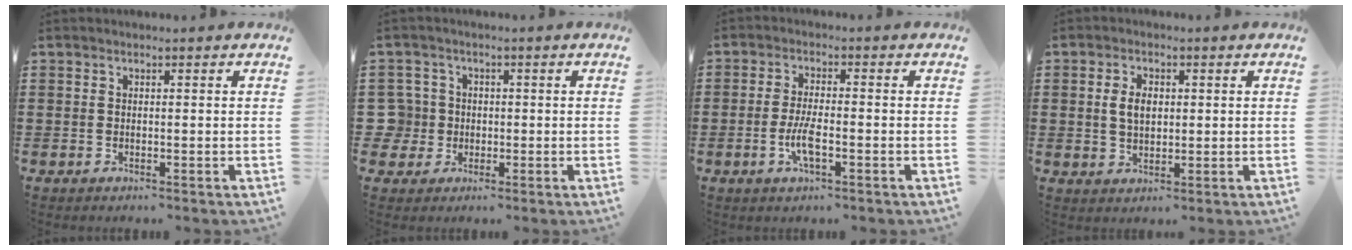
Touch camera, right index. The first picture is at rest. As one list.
[{"total": 4.5, "force": [-0.4, 4.4, 0.9], "torque": [-0.050, 0.009, -0.015]}, {"total": 4.3, "force": [-1.5, 1.1, 3.9], "torque": [-0.087, -0.004, -0.033]}, {"total": 3.8, "force": [0.5, 2.3, 3.0], "torque": [-0.055, 0.008, 0.005]}]